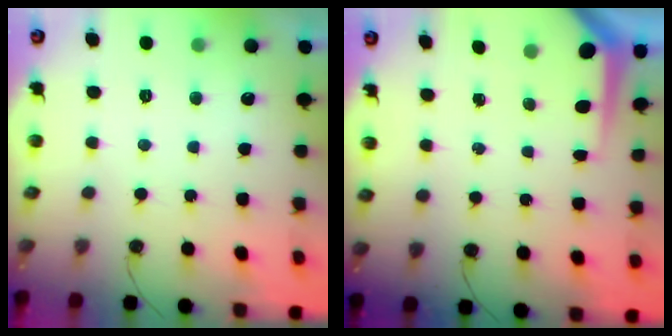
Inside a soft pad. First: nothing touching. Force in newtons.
{"total": 5.6, "press": 5.6, "slide": 0.4}